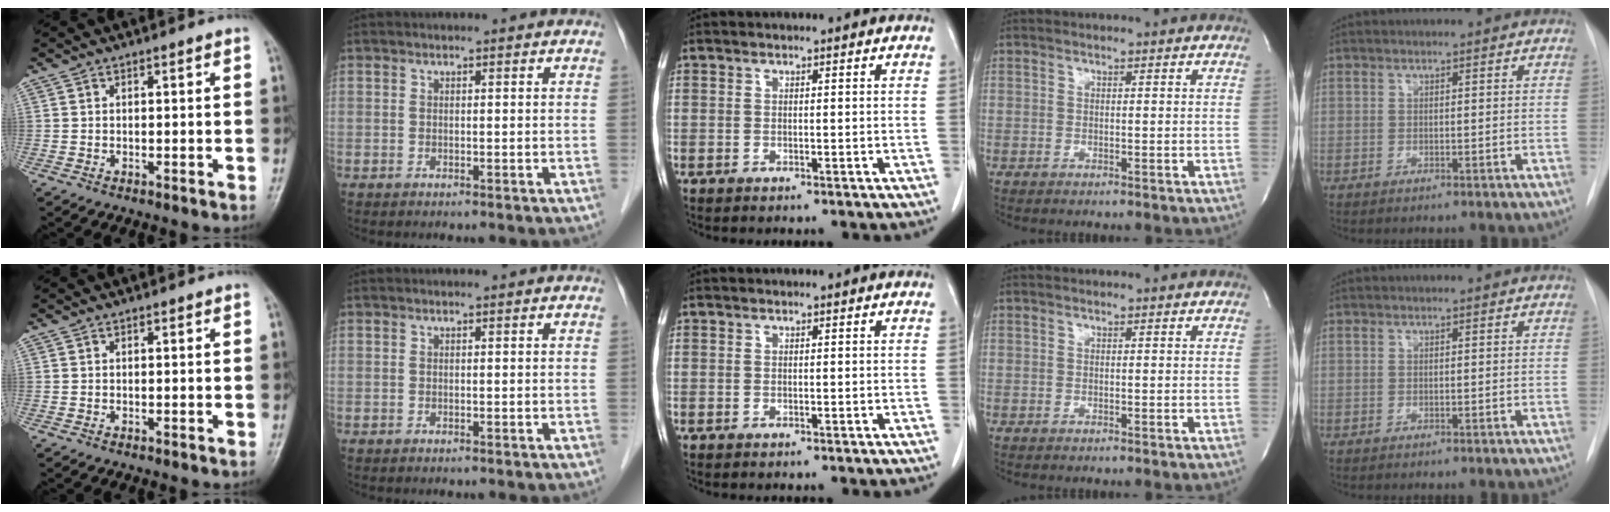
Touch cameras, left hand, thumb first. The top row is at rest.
{}